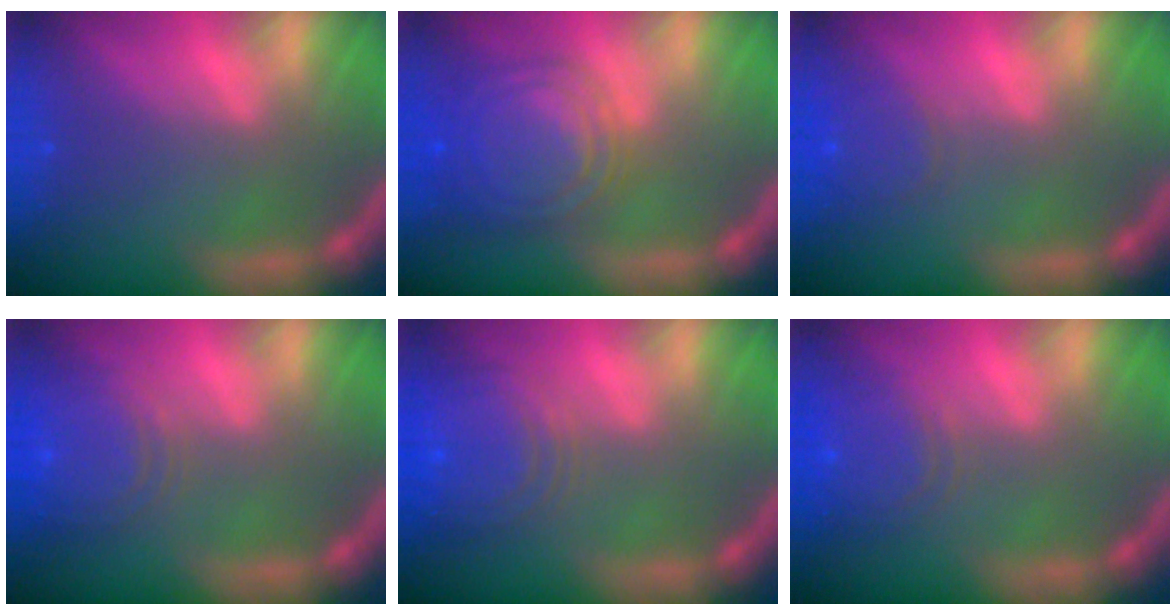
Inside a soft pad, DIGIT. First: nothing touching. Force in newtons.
{"total": 9.1}
{"total": 3.0}
{"total": 6.9}
{"total": 8.5}
{"total": 5.5}